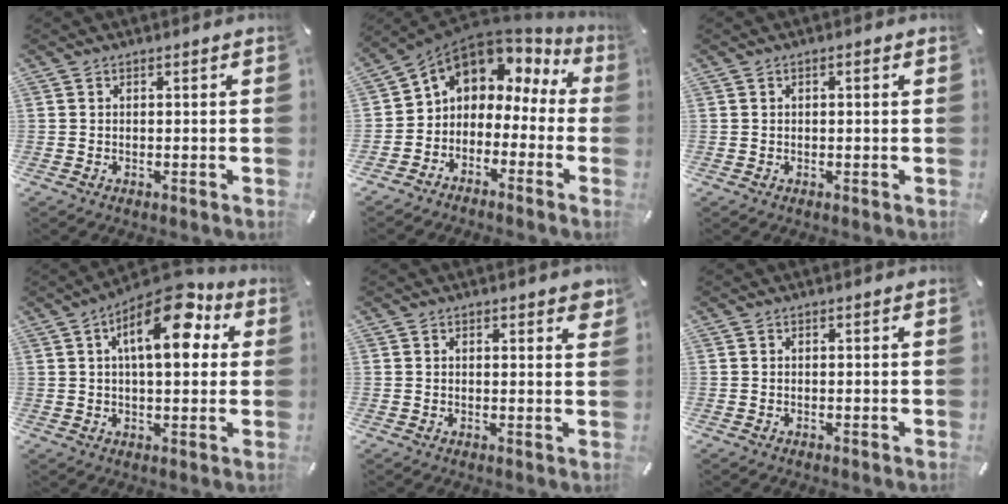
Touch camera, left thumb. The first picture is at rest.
{"total": 5.8, "force": [2.4, 5.0, 1.9], "torque": [-0.052, -0.026, 0.044]}
{"total": 0.7, "force": [0.0, 0.3, 0.7], "torque": [-0.011, 0.002, -0.001]}
{"total": 14.2, "force": [5.8, 7.0, 11.0], "torque": [-0.152, -0.020, 0.093]}
{"total": 2.2, "force": [1.6, 0.7, 1.3], "torque": [-0.006, -0.007, 0.023]}
{"total": 0.0}